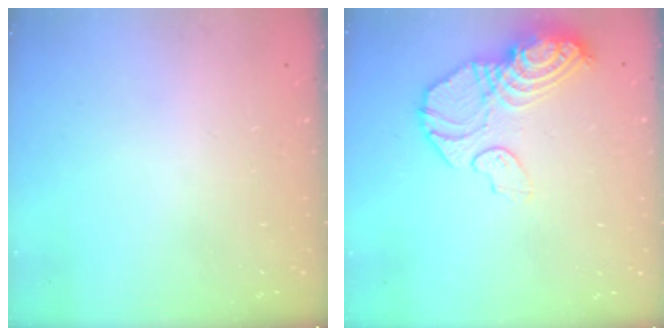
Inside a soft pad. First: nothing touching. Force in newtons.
{"total": 13.2, "press": 13.1, "slide": 1.4}